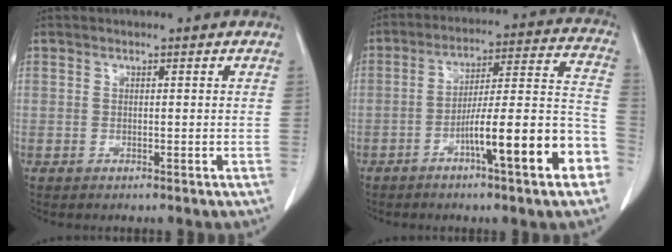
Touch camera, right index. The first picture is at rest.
{"total": 15.8, "force": [-6.9, 1.3, 14.1], "torque": [-0.205, 0.019, -0.104]}